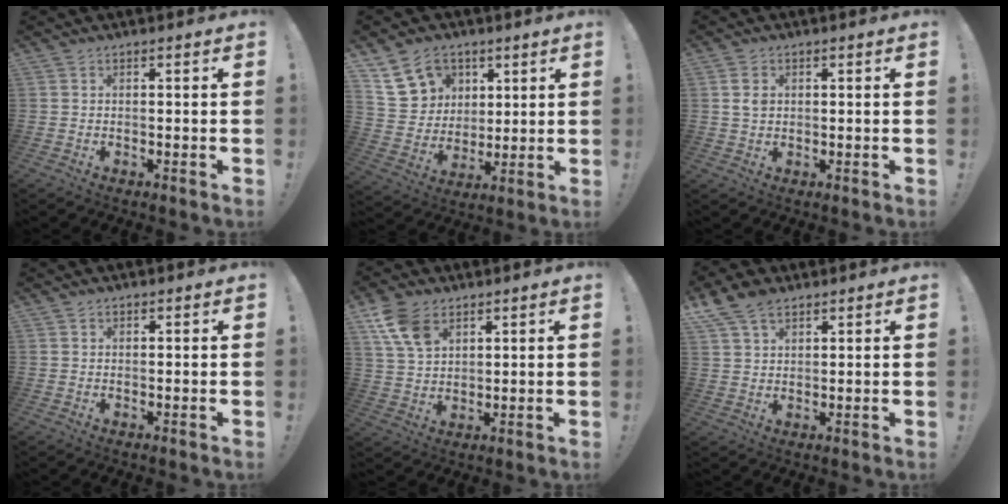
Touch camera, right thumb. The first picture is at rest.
{"total": 15.2, "force": [8.1, 11.9, 5.0], "torque": [-0.082, -0.037, 0.168]}
{"total": 3.6, "force": [0.9, 2.8, 2.1], "torque": [-0.029, 0.001, 0.016]}
{"total": 0.6, "force": [0.5, 0.4, 0.1], "torque": [0.005, -0.004, 0.009]}
{"total": 10.5, "force": [5.9, 6.5, 5.7], "torque": [-0.109, -0.021, 0.116]}
{"total": 8.5, "force": [5.6, 5.0, 4.0], "torque": [-0.064, -0.020, 0.110]}